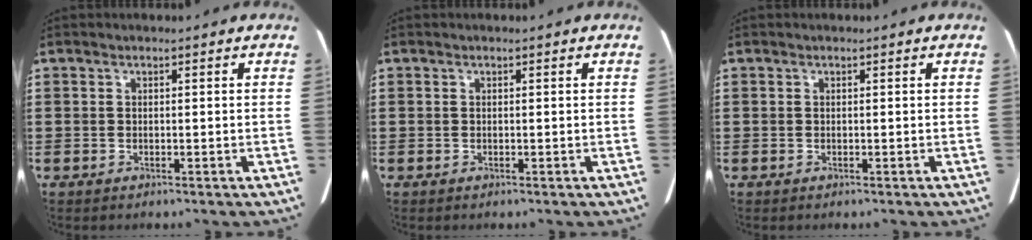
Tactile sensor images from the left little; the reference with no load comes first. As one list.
[{"total": 0.0}, {"total": 0.0}]